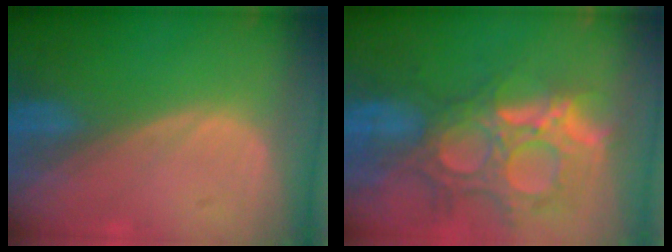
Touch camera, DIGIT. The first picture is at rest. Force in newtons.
{"total": 13.3, "press": 11.4, "slide": 6.9}